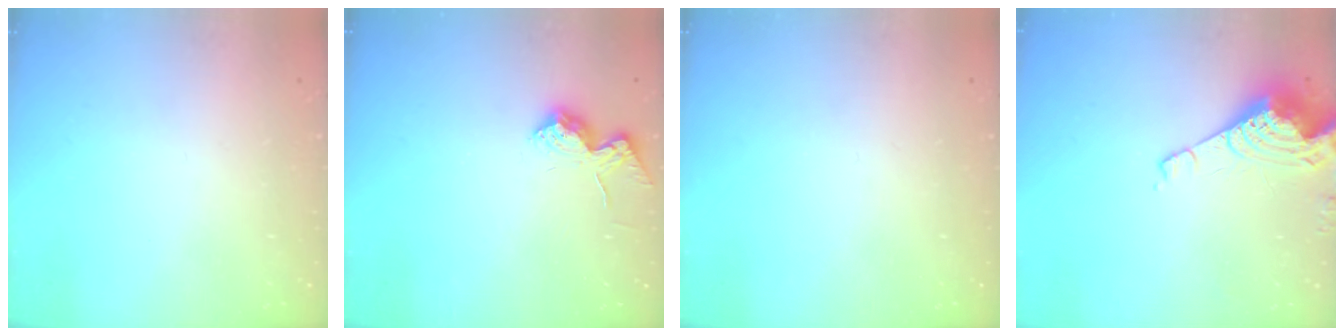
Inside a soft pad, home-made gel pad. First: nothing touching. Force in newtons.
{"total": 11.8, "press": 11.8, "slide": 0.5}
{"total": 0.0}
{"total": 10.1, "press": 10.0, "slide": 1.1}